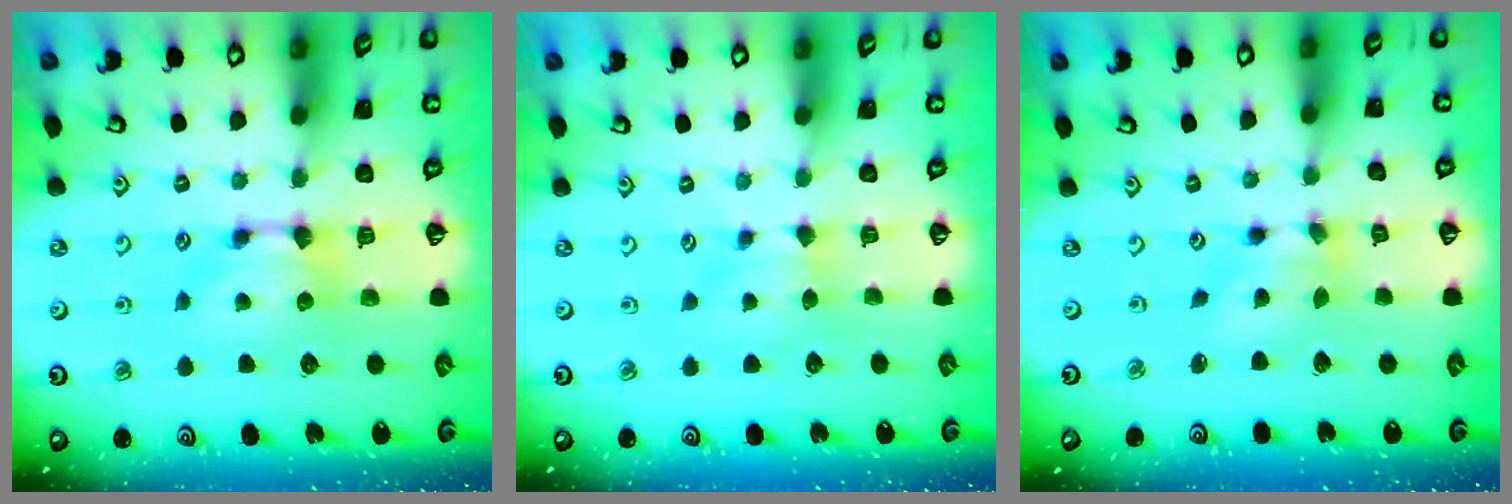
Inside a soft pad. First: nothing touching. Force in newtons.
{"total": 1.8, "press": 1.6, "slide": 0.7}
{"total": 3.4, "press": 3.0, "slide": 1.7}